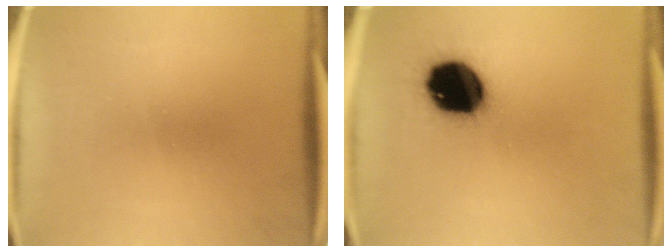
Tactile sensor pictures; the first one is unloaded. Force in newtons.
{"total": 18.5}